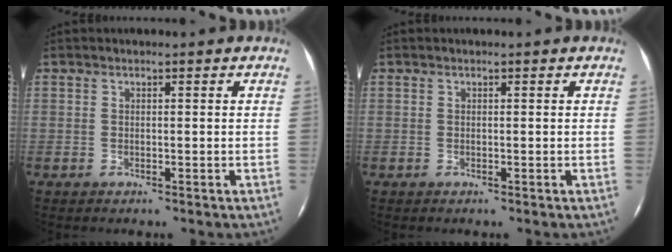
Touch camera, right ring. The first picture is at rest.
{"total": 0.0}